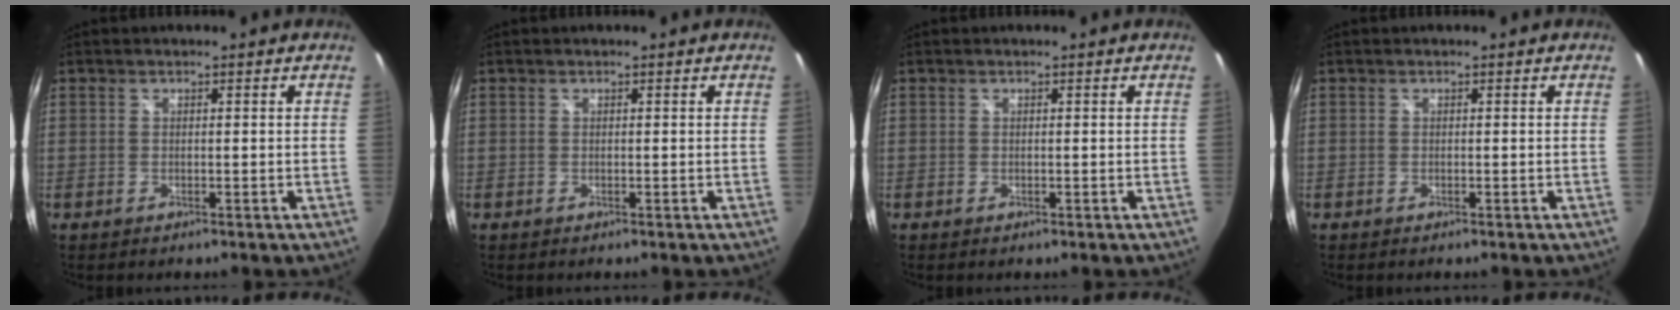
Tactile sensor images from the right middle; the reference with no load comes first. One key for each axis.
{"total": 0.0}
{"total": 0.0}
{"total": 0.0}